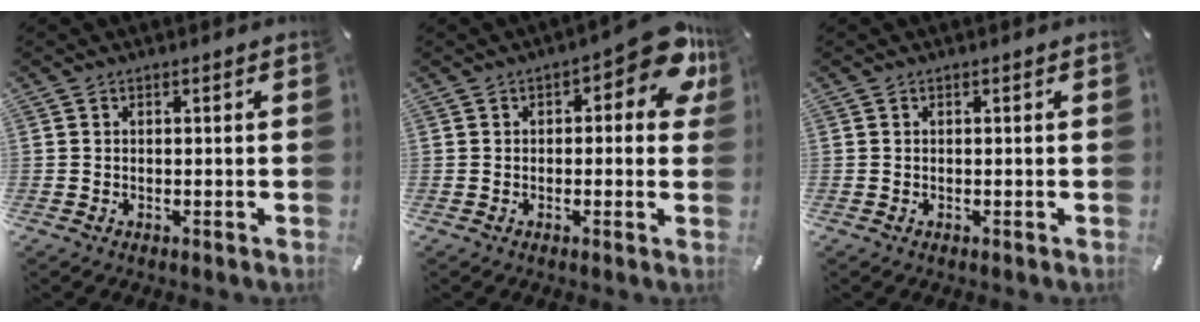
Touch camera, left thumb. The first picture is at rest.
{"total": 10.0, "force": [4.0, 4.3, 8.1], "torque": [-0.091, -0.023, 0.062]}
{"total": 0.0}